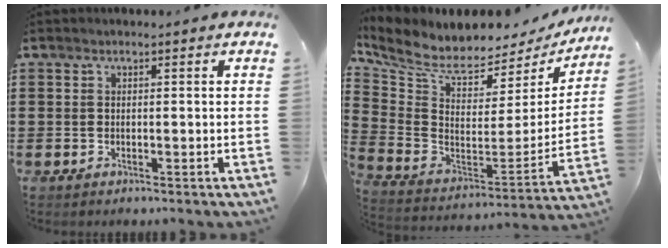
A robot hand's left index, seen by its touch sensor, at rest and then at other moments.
{"total": 6.0, "force": [5.1, 1.8, 2.6], "torque": [-0.084, -0.052, 0.086]}